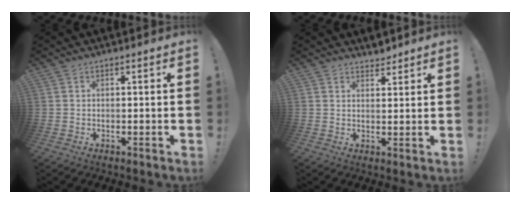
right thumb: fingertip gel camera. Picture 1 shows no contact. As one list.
[{"total": 3.2, "force": [2.9, 1.2, 0.5], "torque": [0.011, -0.024, 0.050]}]